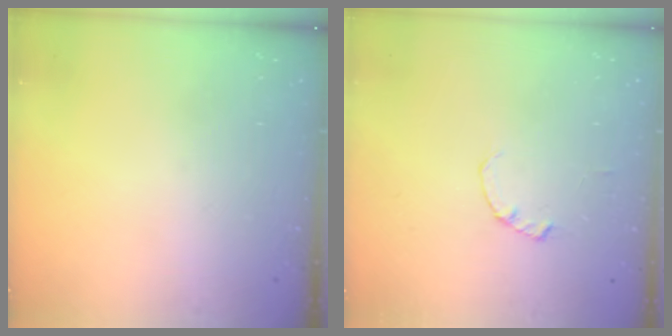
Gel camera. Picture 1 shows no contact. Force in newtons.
{"total": 0.0}